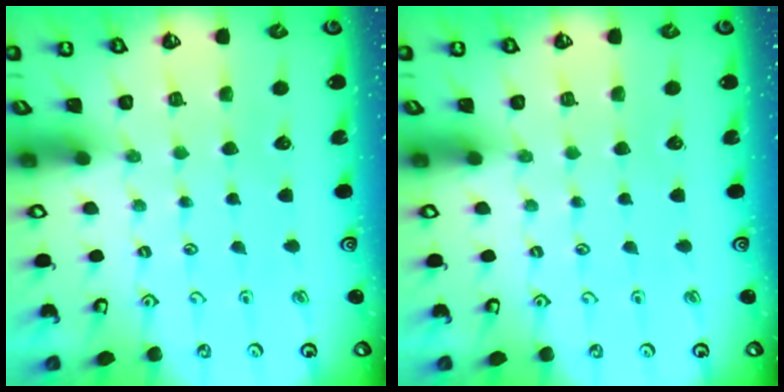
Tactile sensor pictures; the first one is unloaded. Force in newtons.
{"total": 0.0}